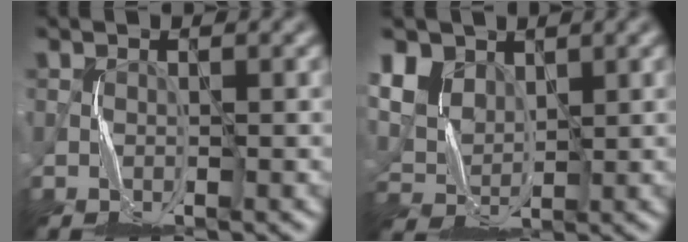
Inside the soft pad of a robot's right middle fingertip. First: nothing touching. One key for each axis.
{"total": 6.7, "fx": 3.8, "fy": 4.3, "fz": 3.5, "tx": -0.115, "ty": 0.009, "tz": 0.080}